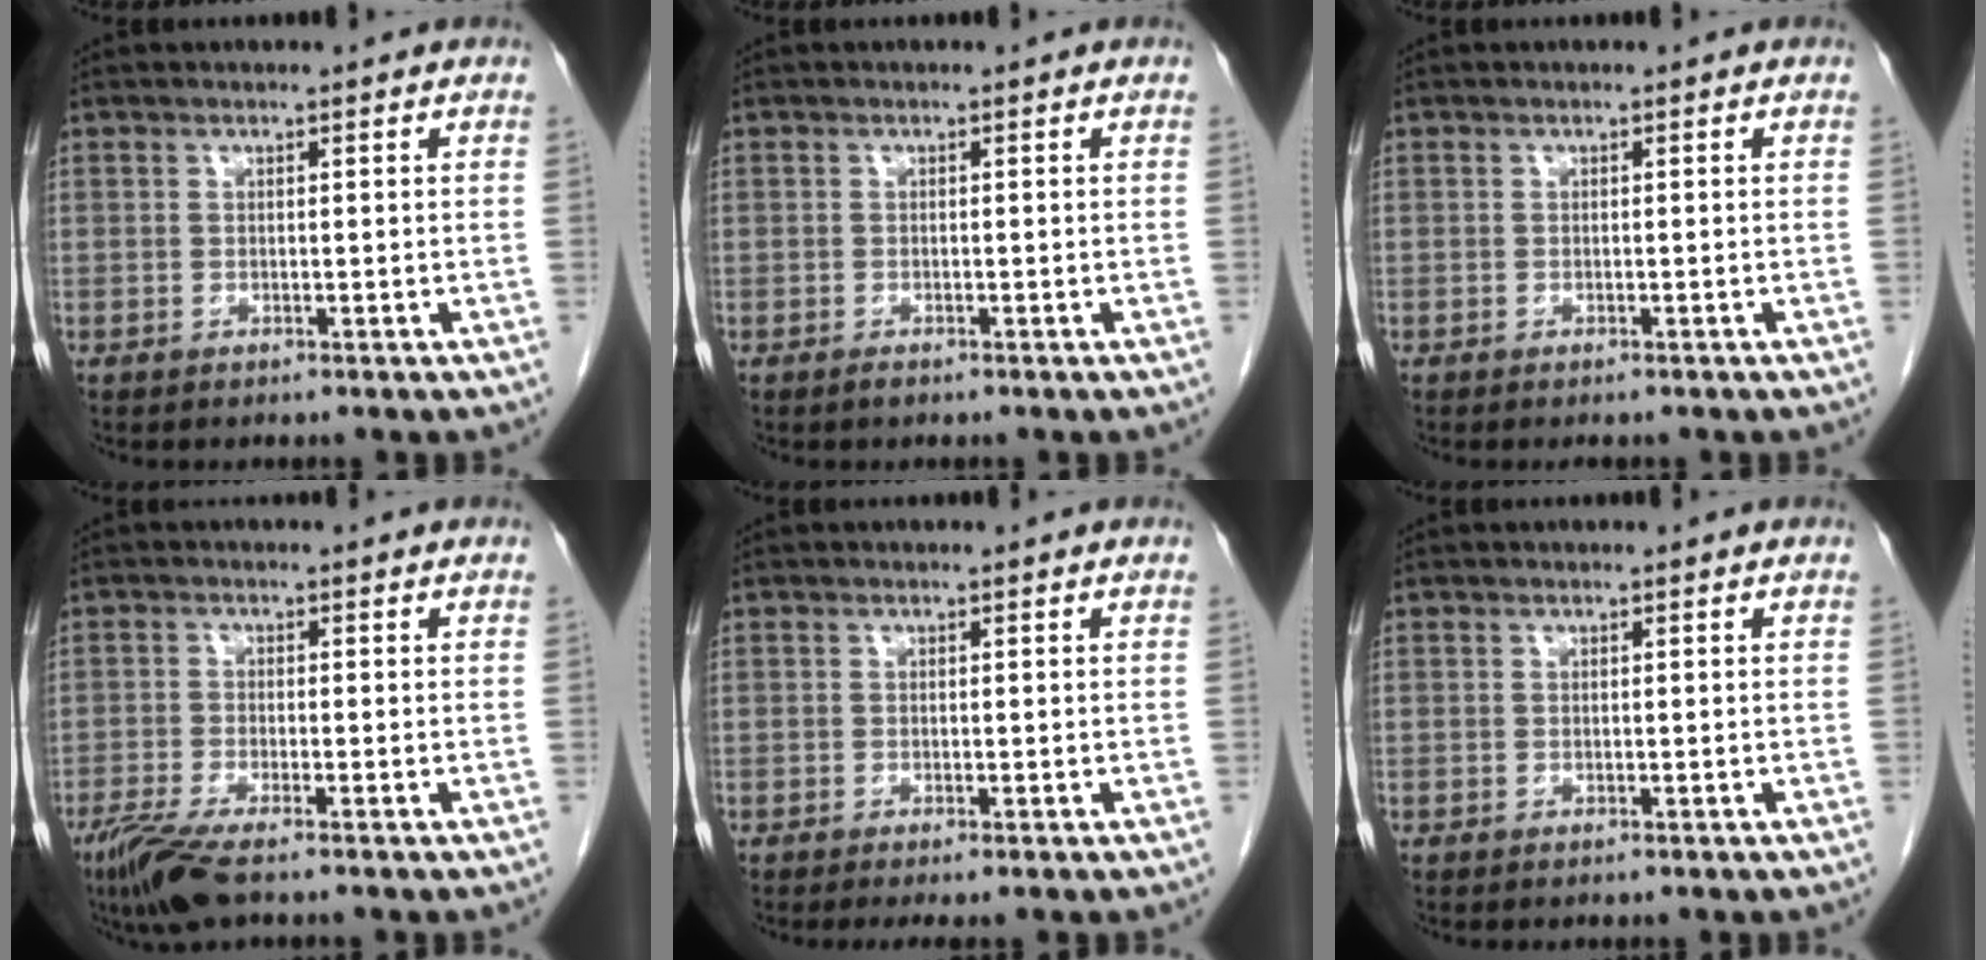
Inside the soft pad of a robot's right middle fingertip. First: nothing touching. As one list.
[{"total": 0.6, "force": [-0.5, 0.2, 0.3], "torque": [-0.008, -0.002, -0.007]}, {"total": 0.6, "force": [-0.5, 0.0, 0.3], "torque": [-0.012, -0.004, -0.005]}, {"total": 6.0, "force": [-4.3, 0.6, 4.2], "torque": [-0.082, -0.017, -0.079]}, {"total": 1.4, "force": [-1.0, 0.0, 1.0], "torque": [-0.018, -0.007, -0.015]}, {"total": 0.0}]